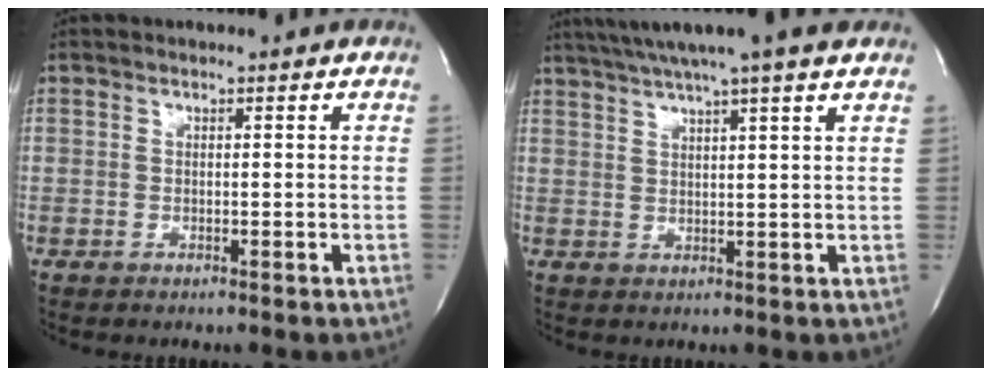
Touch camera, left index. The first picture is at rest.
{"total": 11.4, "force": [9.3, -0.8, 6.6], "torque": [-0.117, 0.027, 0.125]}